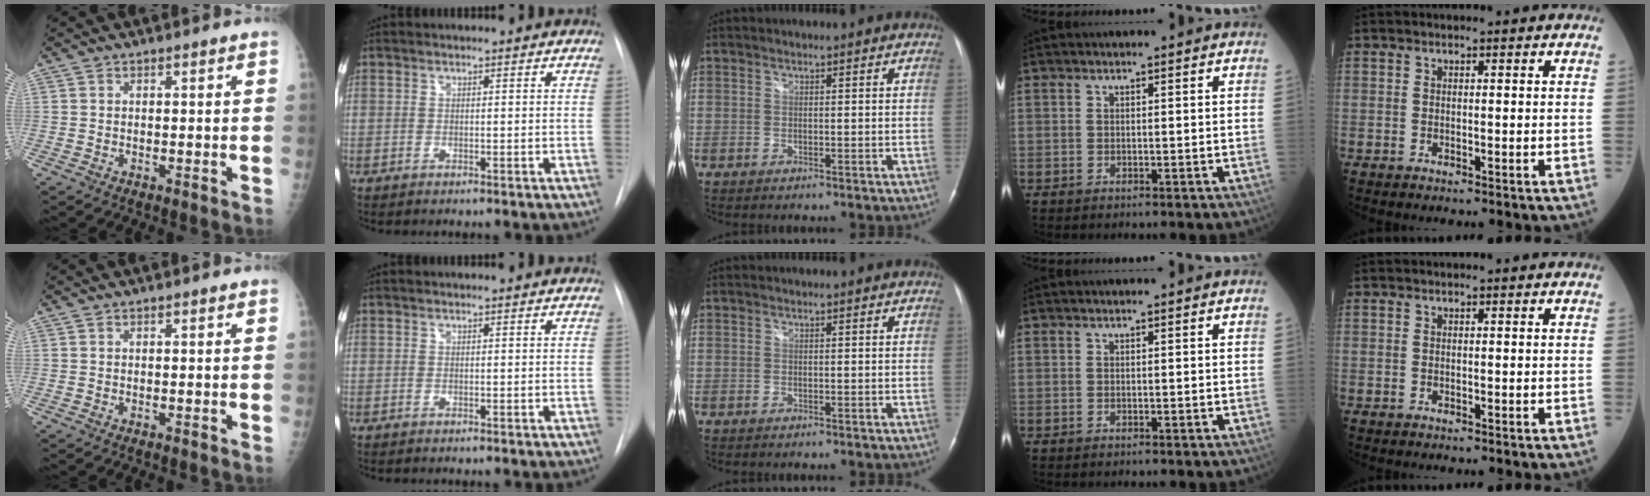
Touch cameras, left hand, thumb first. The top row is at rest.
{}